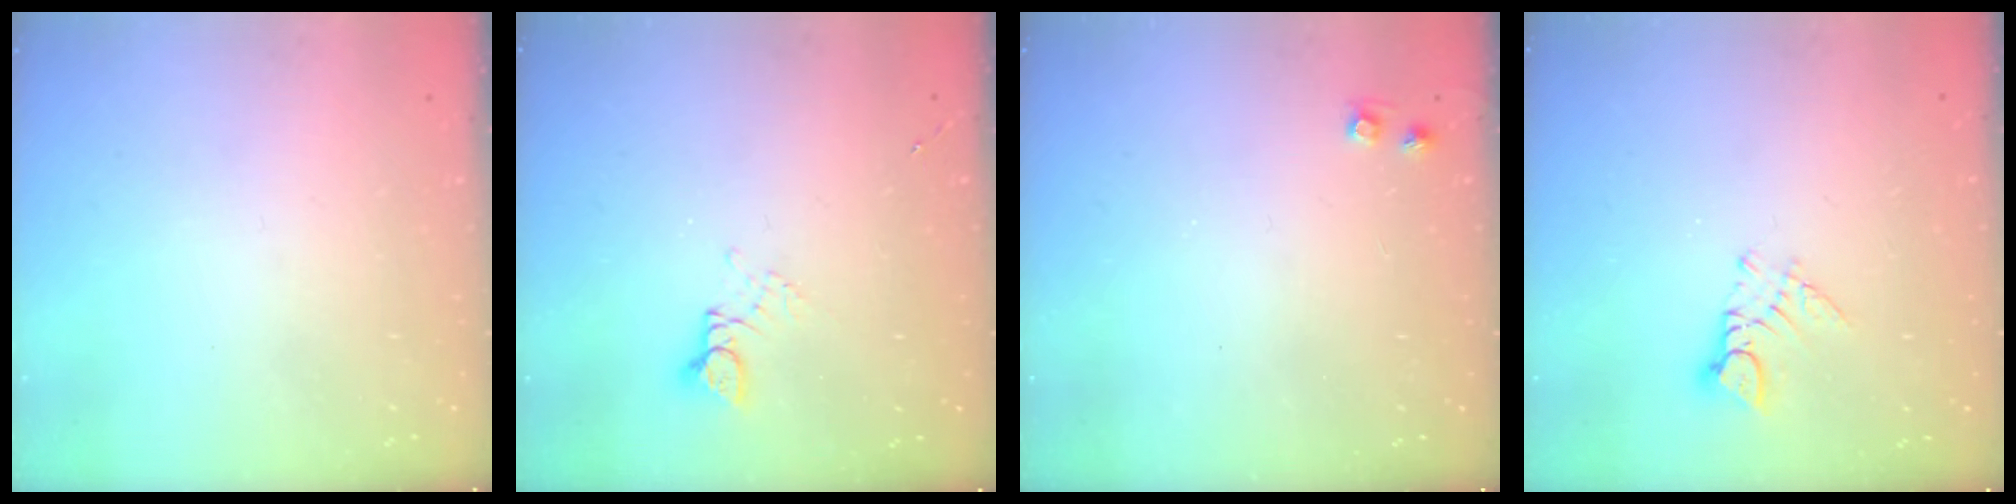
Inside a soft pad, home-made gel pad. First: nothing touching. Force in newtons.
{"total": 2.7, "press": 2.6, "slide": 0.2}
{"total": 3.7, "press": 3.7, "slide": 0.6}
{"total": 5.4, "press": 5.4, "slide": 0.5}